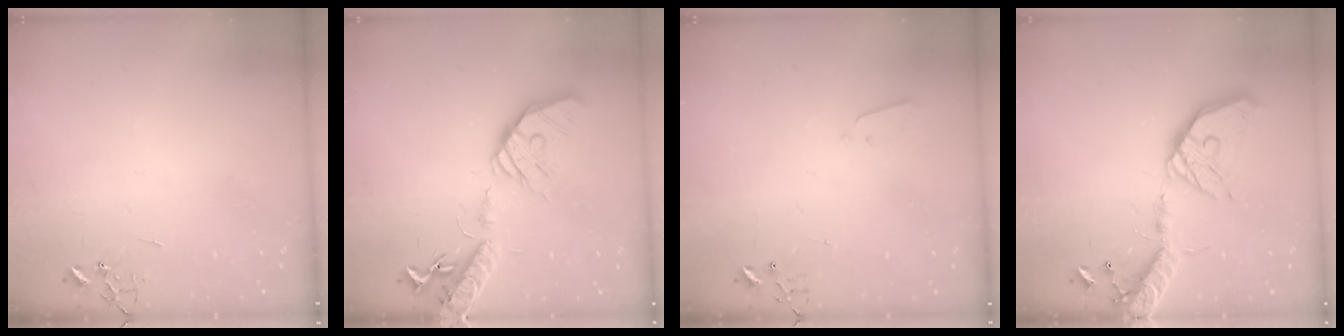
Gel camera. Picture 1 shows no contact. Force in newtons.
{"total": 22.7, "press": 22.4, "slide": 3.7}
{"total": 2.1, "press": 2.1, "slide": 0.3}
{"total": 20.9, "press": 20.5, "slide": 3.9}